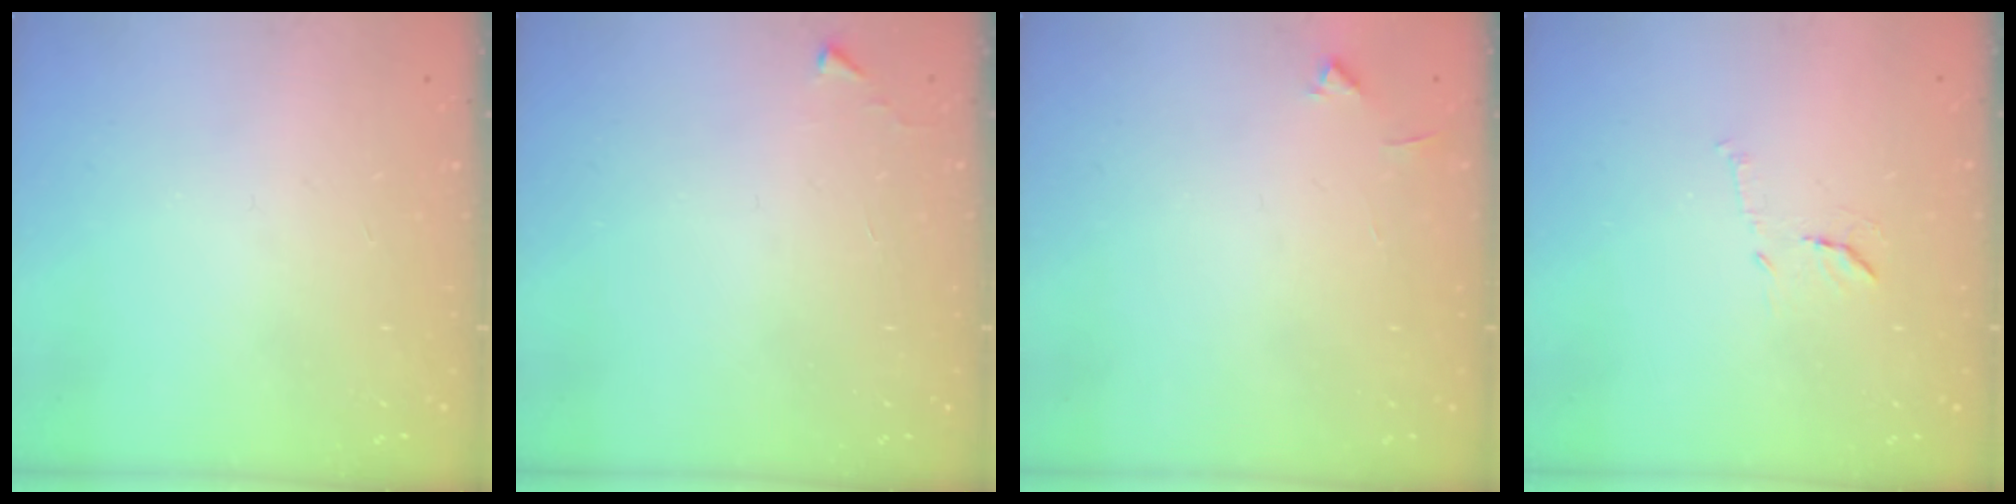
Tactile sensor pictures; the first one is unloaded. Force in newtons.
{"total": 2.7, "press": 2.6, "slide": 0.4}
{"total": 4.0, "press": 3.9, "slide": 0.5}
{"total": 9.1, "press": 9.1, "slide": 0.4}